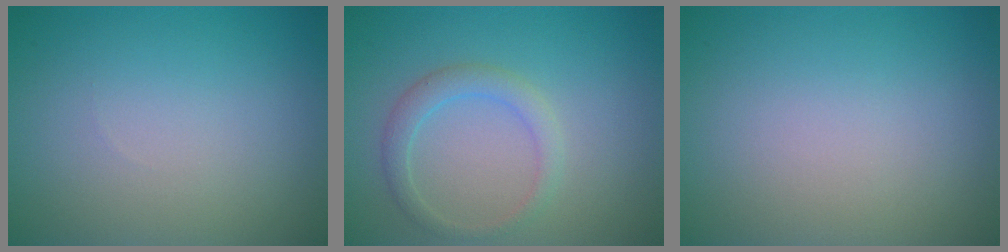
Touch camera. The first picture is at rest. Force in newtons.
{"total": 2.1, "press": 2.1, "slide": 0.1}
{"total": 0.0}